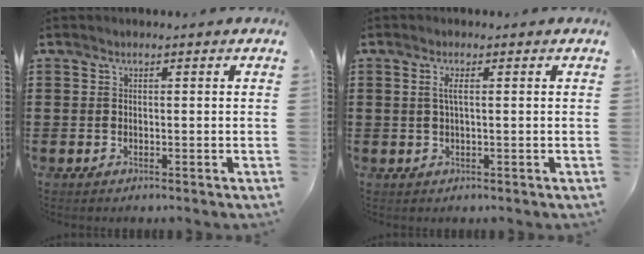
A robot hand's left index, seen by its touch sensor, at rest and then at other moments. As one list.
[{"total": 1.8, "force": [0.5, 0.2, 1.7], "torque": [-0.044, -0.003, 0.006]}]